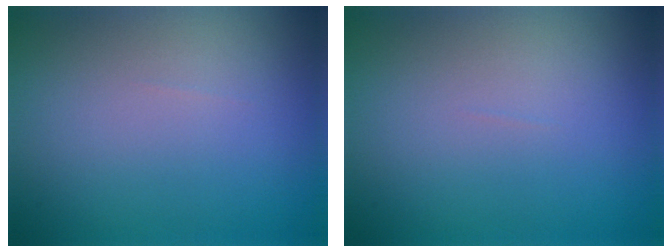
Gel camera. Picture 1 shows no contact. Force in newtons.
{"total": 0.0}